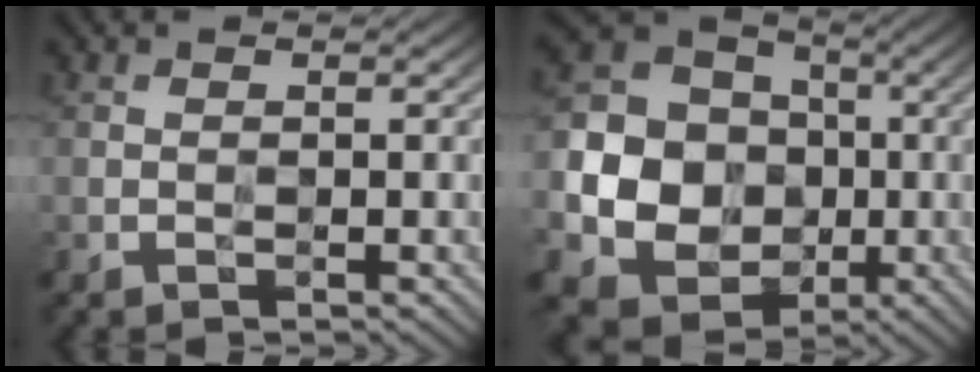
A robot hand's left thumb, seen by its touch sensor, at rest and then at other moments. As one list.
[{"total": 18.9, "force": [-3.3, 16.8, 7.9], "torque": [-0.236, -0.014, -0.074]}]